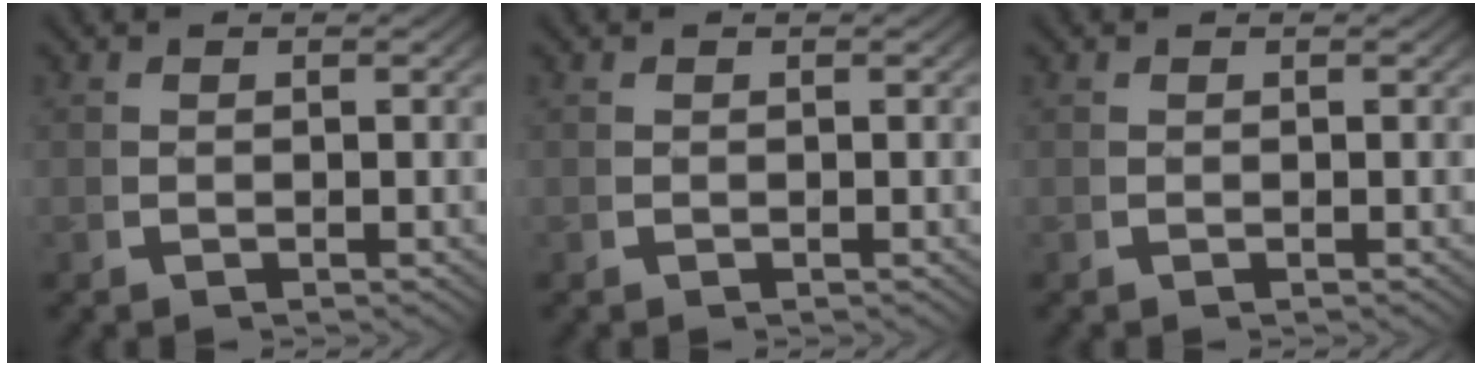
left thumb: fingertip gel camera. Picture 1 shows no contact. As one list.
[{"total": 0.0}, {"total": 0.0}]